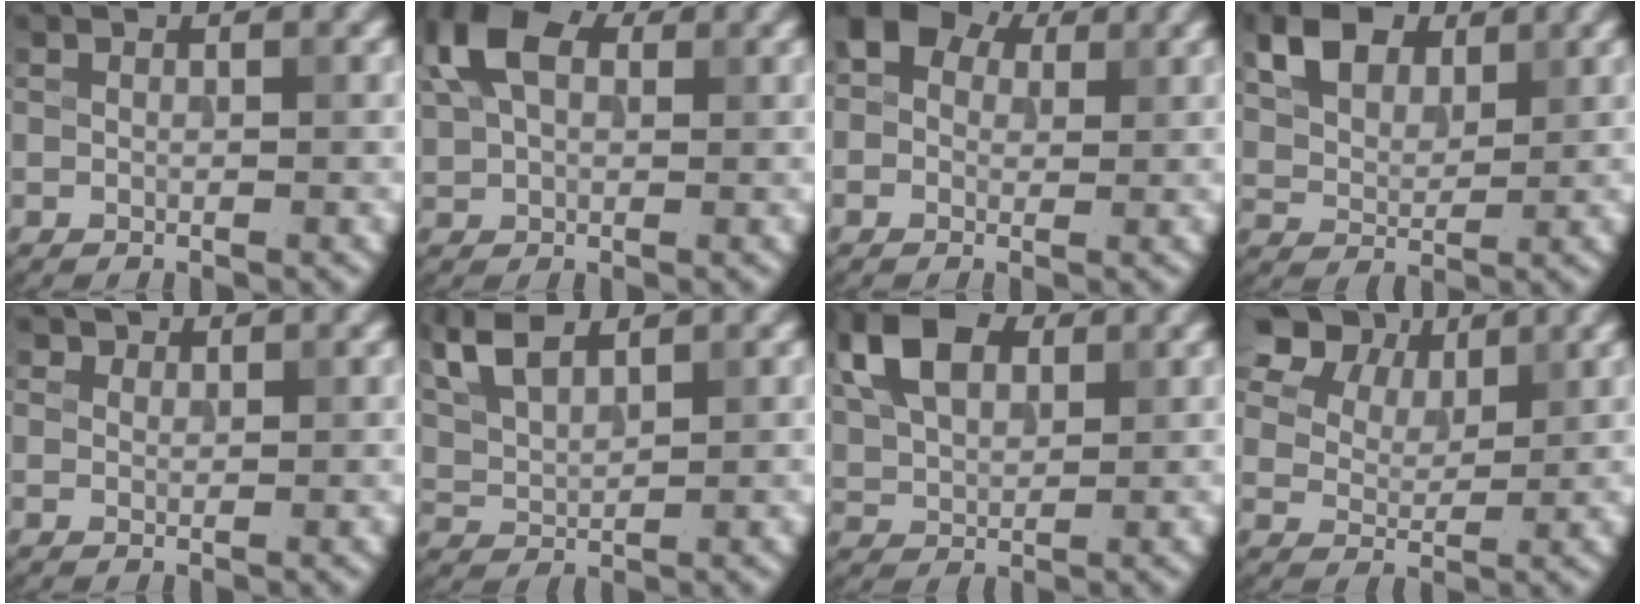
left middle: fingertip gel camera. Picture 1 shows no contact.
{"total": 6.7, "force": [2.7, 4.1, 4.5], "torque": [-0.116, 0.021, 0.043]}
{"total": 5.0, "force": [2.0, 3.7, 2.6], "torque": [-0.031, 0.013, -0.007]}
{"total": 5.2, "force": [2.9, 3.3, 2.8], "torque": [-0.062, 0.006, 0.054]}
{"total": 1.0, "force": [0.8, 0.6, 0.1], "torque": [-0.003, -0.005, 0.008]}
{"total": 6.0, "force": [4.1, 2.4, 3.7], "torque": [-0.092, 0.026, 0.068]}
{"total": 8.0, "force": [3.5, 4.8, 5.4], "torque": [-0.127, 0.022, 0.061]}
{"total": 7.4, "force": [5.2, 4.0, 3.3], "torque": [-0.075, 0.003, 0.100]}